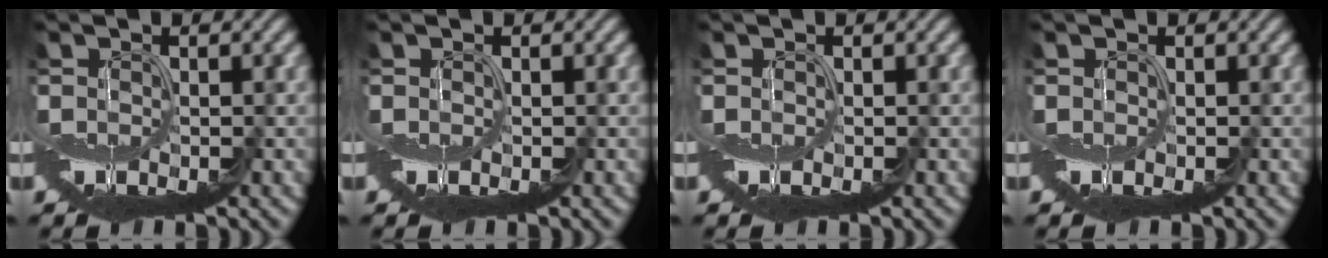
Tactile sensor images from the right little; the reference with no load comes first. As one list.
[{"total": 0.0}, {"total": 0.0}, {"total": 0.0}]